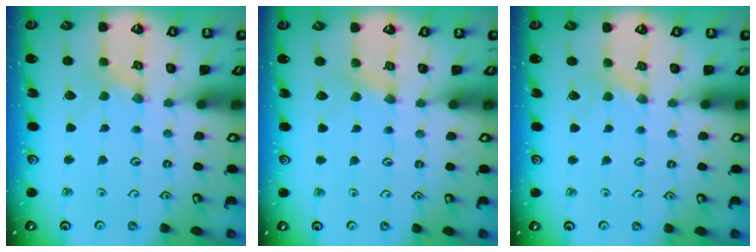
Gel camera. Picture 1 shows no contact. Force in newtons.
{"total": 2.7, "press": 2.7, "slide": 0.4}
{"total": 2.0, "press": 2.0, "slide": 0.4}